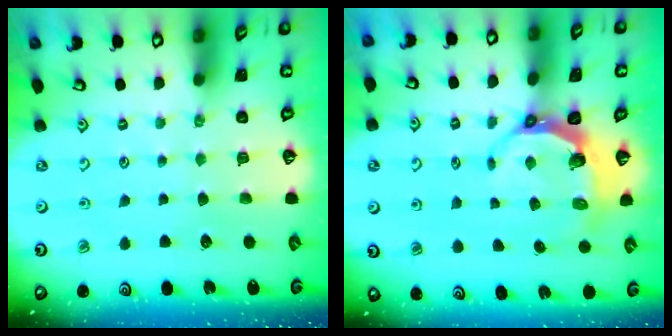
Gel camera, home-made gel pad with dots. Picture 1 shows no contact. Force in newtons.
{"total": 6.5, "press": 5.1, "slide": 4.1}